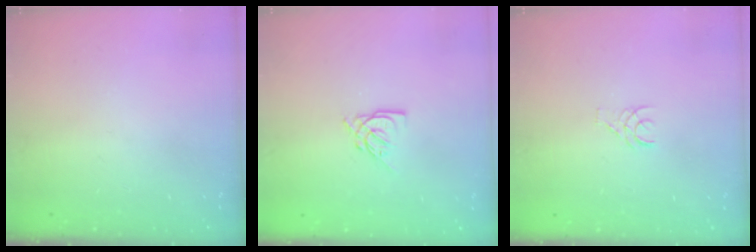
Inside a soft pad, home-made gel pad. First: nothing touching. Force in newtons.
{"total": 4.3, "press": 4.2, "slide": 0.5}
{"total": 3.9, "press": 3.9, "slide": 0.4}